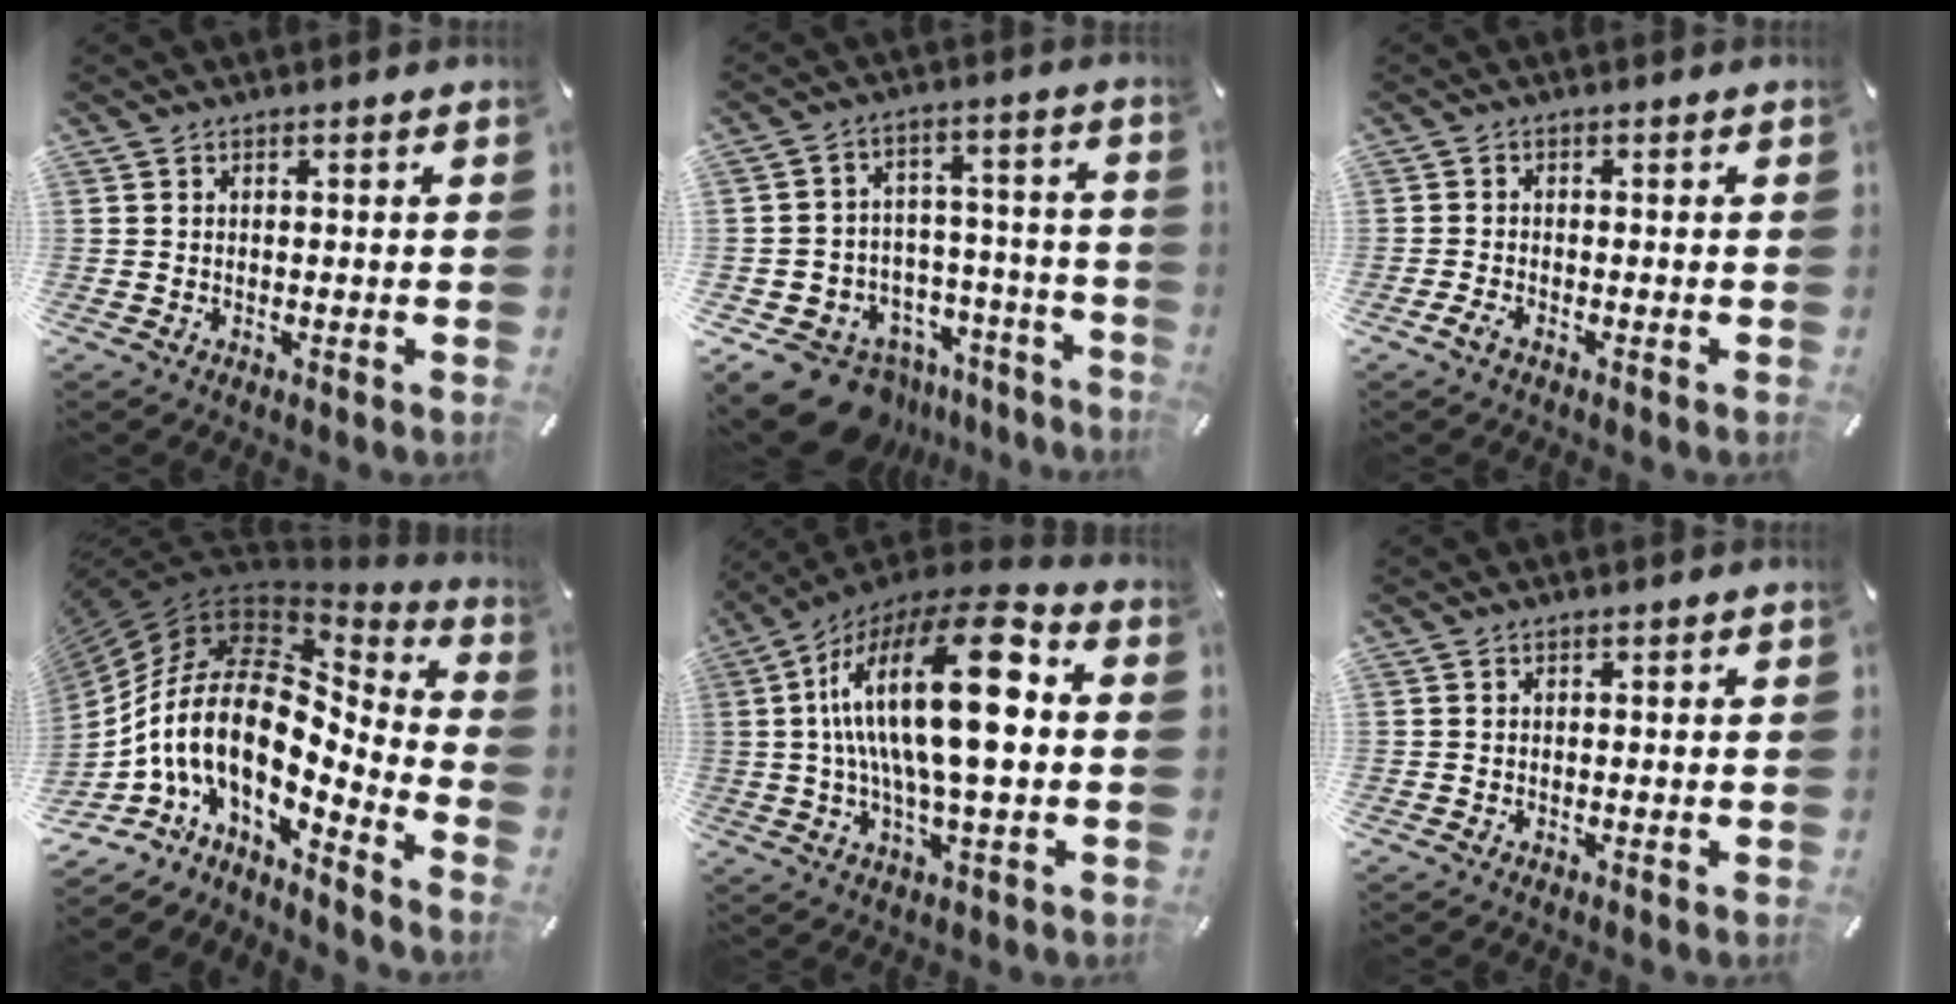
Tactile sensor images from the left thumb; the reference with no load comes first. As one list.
[{"total": 13.2, "force": [-9.8, 7.9, 4.2], "torque": [-0.062, 0.065, -0.161]}, {"total": 1.8, "force": [-1.2, 0.6, 1.1], "torque": [-0.024, 0.002, -0.023]}, {"total": 19.1, "force": [-1.0, 10.7, 15.8], "torque": [-0.333, -0.046, -0.026]}, {"total": 25.2, "force": [3.0, 9.0, 23.4], "torque": [-0.442, -0.006, 0.042]}, {"total": 0.0}]